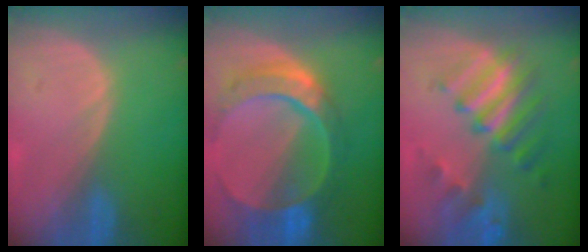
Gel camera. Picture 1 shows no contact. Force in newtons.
{"total": 10.8, "press": 9.2, "slide": 5.7}
{"total": 9.5, "press": 8.3, "slide": 4.7}